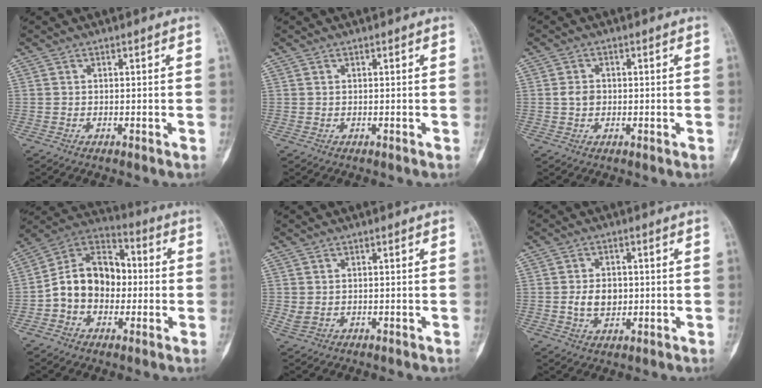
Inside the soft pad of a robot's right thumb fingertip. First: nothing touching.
{"total": 0.0}
{"total": 2.4, "force": [0.0, 2.0, 1.3], "torque": [-0.012, 0.006, -0.002]}
{"total": 14.4, "force": [-1.3, 10.9, 9.4], "torque": [-0.123, 0.043, -0.036]}
{"total": 1.3, "force": [0.1, 1.0, 0.9], "torque": [-0.022, 0.002, 0.005]}
{"total": 5.4, "force": [-0.2, 3.9, 3.7], "torque": [-0.051, -0.001, -0.001]}